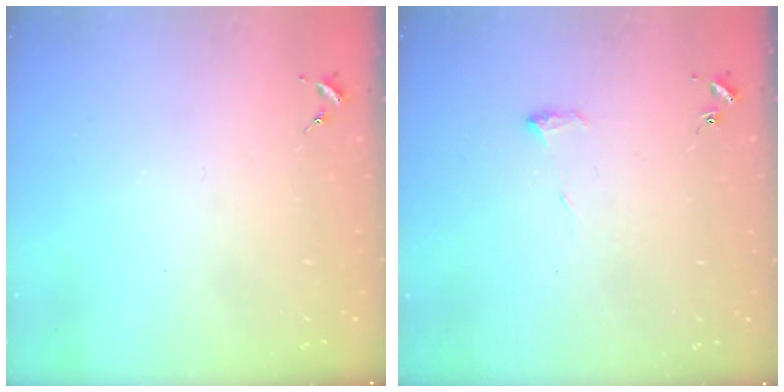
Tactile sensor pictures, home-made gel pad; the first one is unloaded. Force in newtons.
{"total": 5.5, "press": 5.4, "slide": 0.7}